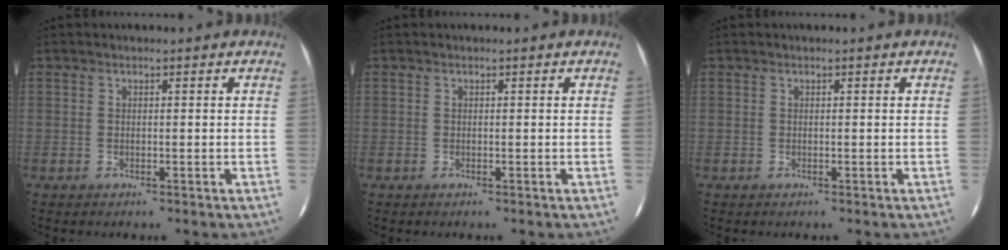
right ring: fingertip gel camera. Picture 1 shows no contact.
{"total": 0.0}
{"total": 0.0}